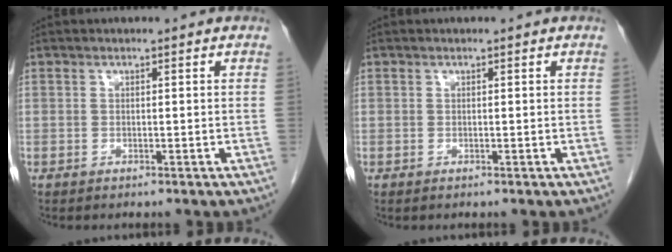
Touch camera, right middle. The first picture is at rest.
{"total": 0.0}